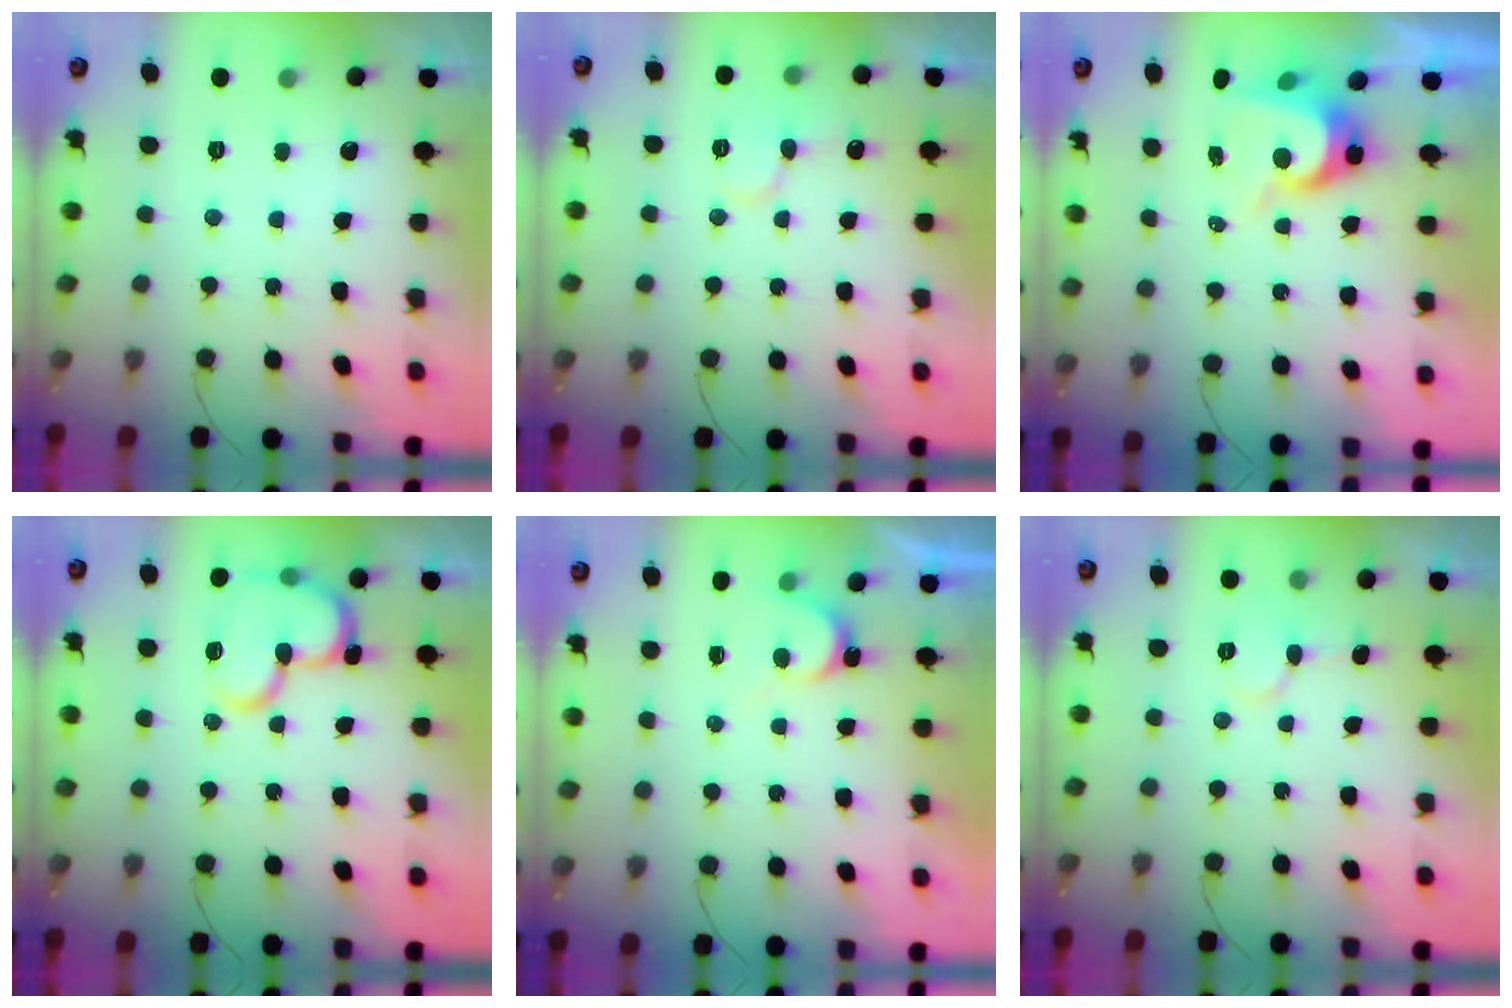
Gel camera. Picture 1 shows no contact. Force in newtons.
{"total": 8.3, "press": 8.2, "slide": 1.2}
{"total": 8.2, "press": 8.1, "slide": 0.6}
{"total": 16.6, "press": 16.5, "slide": 1.0}
{"total": 5.6, "press": 5.6, "slide": 0.4}
{"total": 5.6, "press": 5.6, "slide": 0.2}